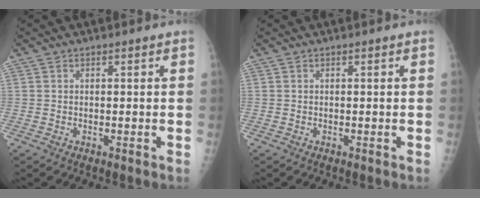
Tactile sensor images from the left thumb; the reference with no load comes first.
{"total": 0.0}